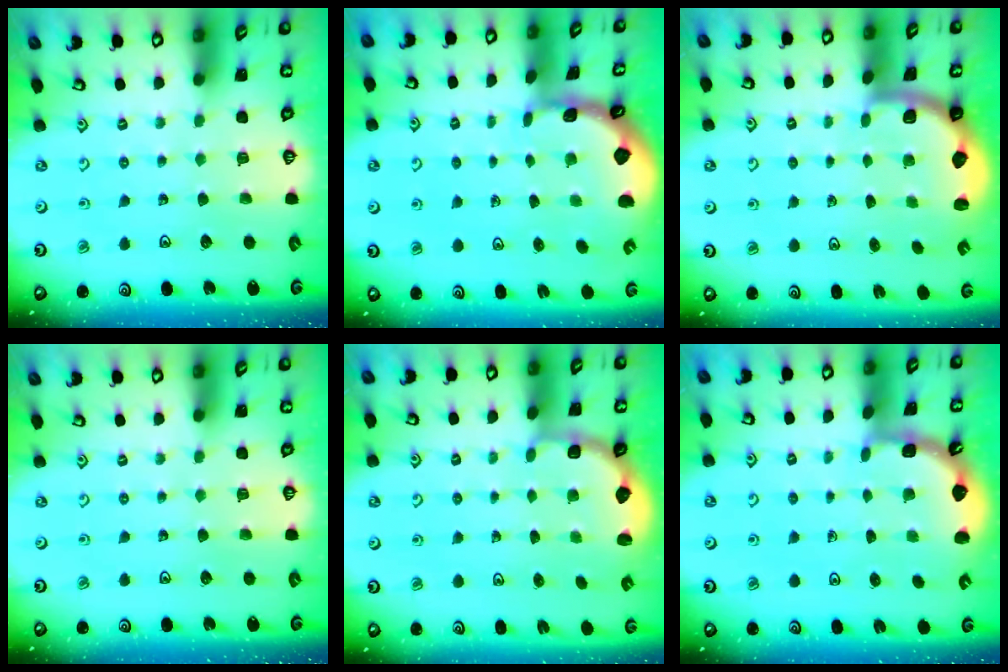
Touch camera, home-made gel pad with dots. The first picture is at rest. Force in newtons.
{"total": 1.0, "press": 1.0, "slide": 0.1}
{"total": 1.9, "press": 1.8, "slide": 0.5}
{"total": 0.0}
{"total": 2.7, "press": 2.0, "slide": 1.9}
{"total": 2.1, "press": 2.1, "slide": 0.2}